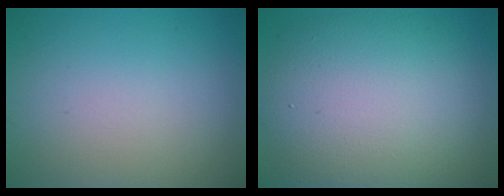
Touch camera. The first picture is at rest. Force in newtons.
{"total": 11.1, "press": 11.1, "slide": 0.5}